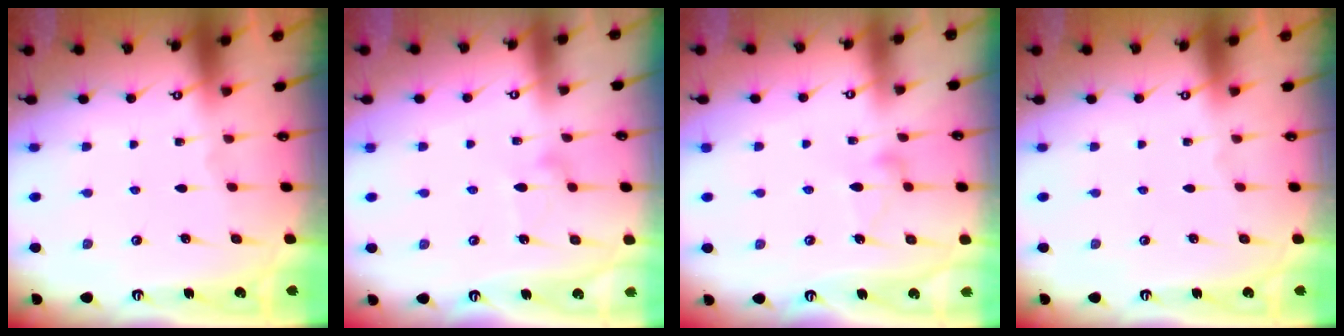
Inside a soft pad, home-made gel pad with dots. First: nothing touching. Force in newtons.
{"total": 8.1, "press": 8.0, "slide": 0.4}
{"total": 9.1, "press": 9.1, "slide": 0.4}
{"total": 0.0}